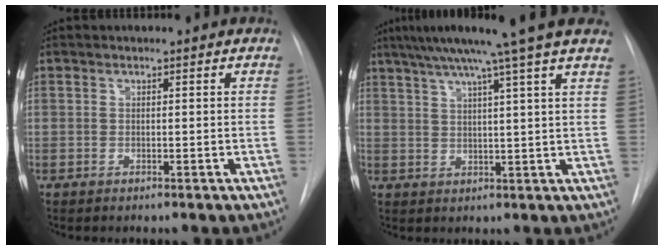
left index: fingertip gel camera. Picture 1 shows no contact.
{"total": 13.8, "force": [10.5, -1.9, 8.8], "torque": [-0.138, 0.018, 0.134]}